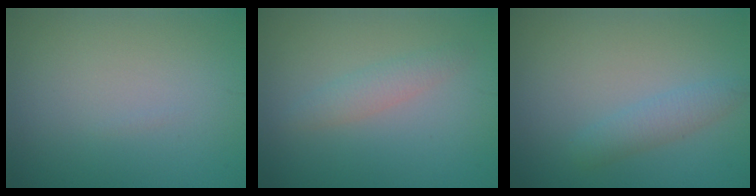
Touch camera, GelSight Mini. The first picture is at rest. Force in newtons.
{"total": 1.7, "press": 1.7, "slide": 0.1}
{"total": 2.0, "press": 2.0, "slide": 0.1}